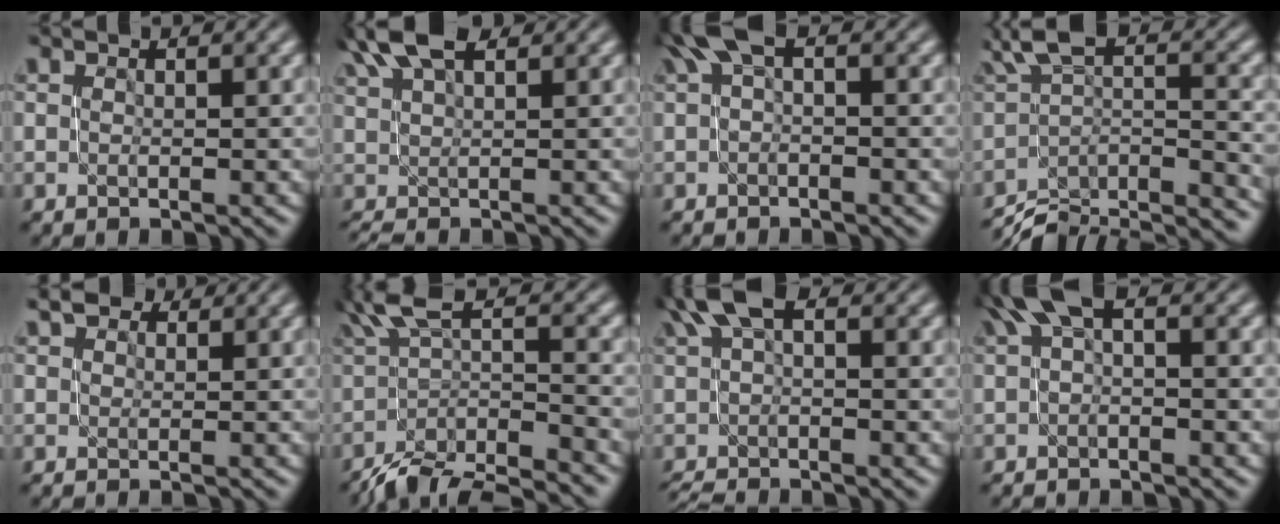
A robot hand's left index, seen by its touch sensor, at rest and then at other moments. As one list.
[{"total": 5.0, "force": [3.6, 1.4, 3.2], "torque": [-0.049, 0.019, 0.062]}, {"total": 2.6, "force": [1.1, 0.6, 2.3], "torque": [-0.046, 0.006, 0.018]}, {"total": 8.2, "force": [-6.2, 2.6, 4.6], "torque": [-0.069, 0.008, -0.093]}, {"total": 2.3, "force": [2.0, 0.8, 0.8], "torque": [-0.013, 0.006, 0.021]}, {"total": 7.4, "force": [-3.9, 2.2, 5.9], "torque": [-0.096, 0.006, -0.074]}, {"total": 3.7, "force": [1.0, 1.2, 3.4], "torque": [-0.061, 0.005, 0.010]}, {"total": 3.0, "force": [1.1, 0.7, 2.6], "torque": [-0.052, 0.006, 0.018]}]